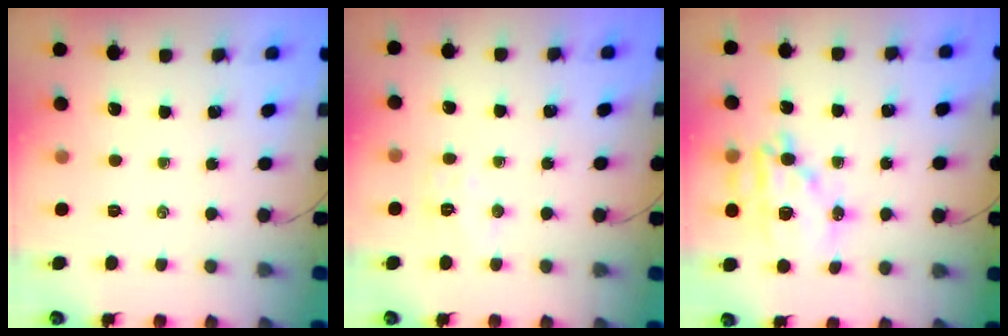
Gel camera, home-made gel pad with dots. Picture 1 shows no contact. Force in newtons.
{"total": 6.5, "press": 6.4, "slide": 1.2}
{"total": 16.1, "press": 15.8, "slide": 3.4}